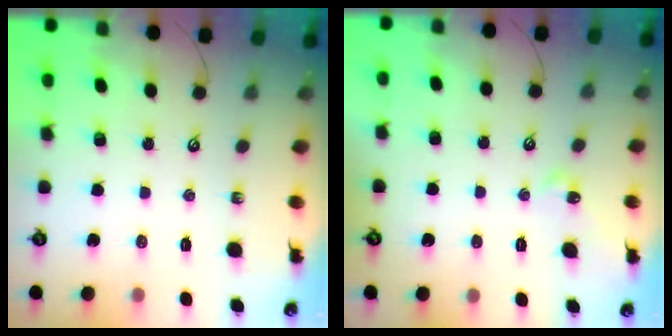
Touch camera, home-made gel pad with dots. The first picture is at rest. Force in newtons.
{"total": 1.7, "press": 1.6, "slide": 0.6}